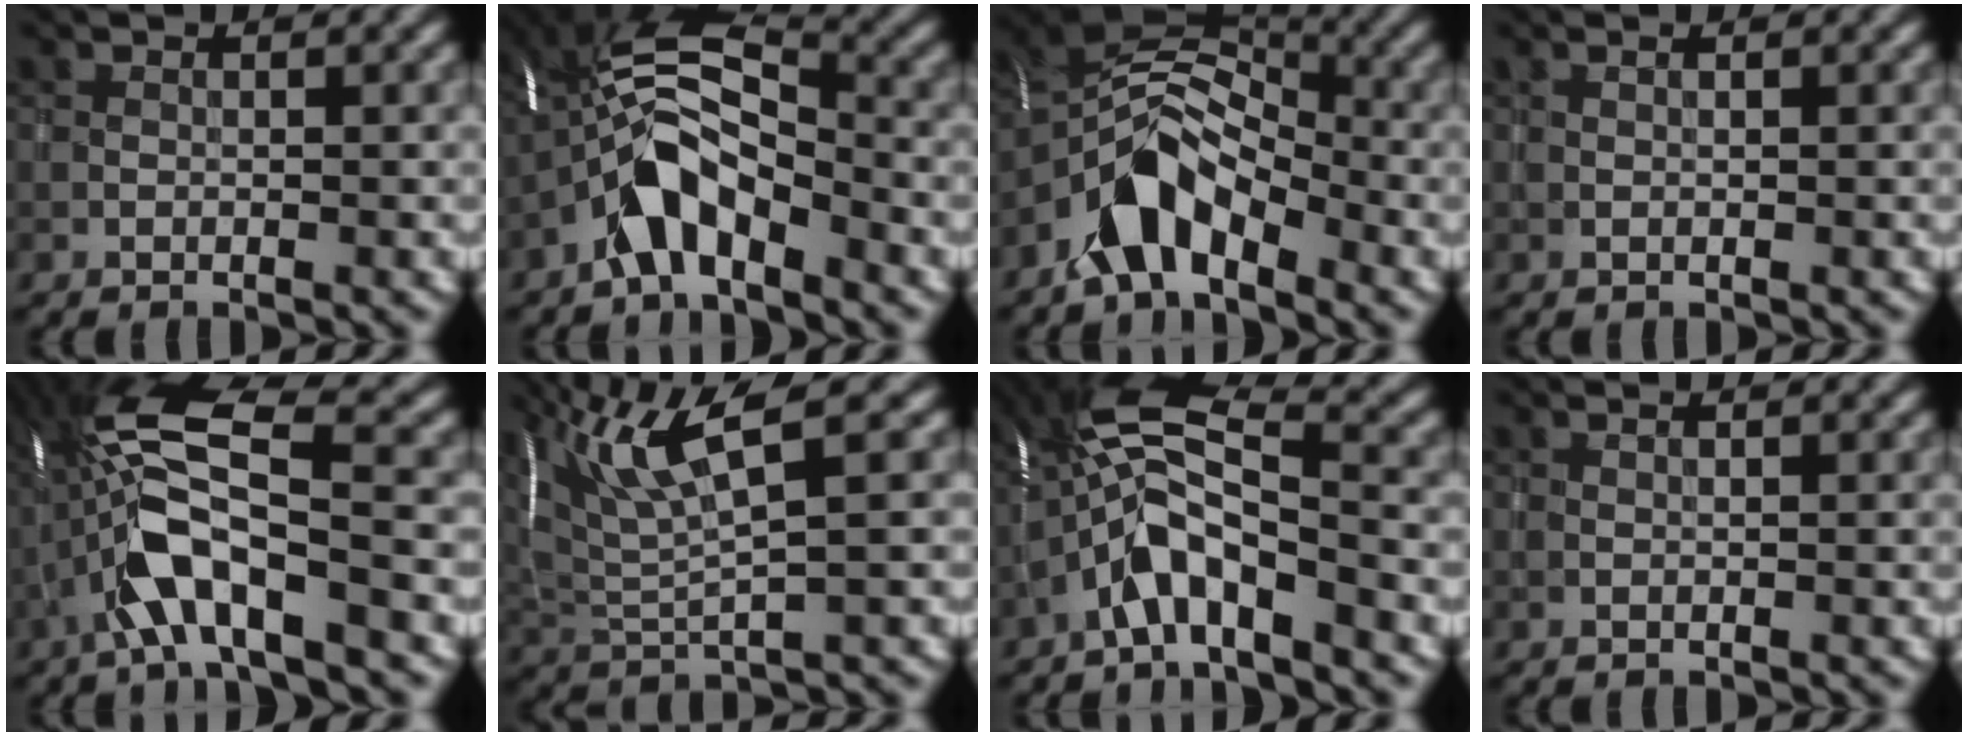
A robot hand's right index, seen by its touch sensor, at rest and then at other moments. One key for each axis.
{"total": 6.9, "fx": -3.2, "fy": 2.7, "fz": 5.5, "tx": -0.108, "ty": 0.016, "tz": -0.070}
{"total": 6.4, "fx": -3.6, "fy": 3.3, "fz": 4.1, "tx": -0.065, "ty": 0.007, "tz": -0.075}
{"total": 0.0}
{"total": 10.8, "fx": -2.1, "fy": 3.4, "fz": 10.0, "tx": -0.205, "ty": 0.021, "tz": -0.047}
{"total": 8.8, "fx": 4.9, "fy": 1.7, "fz": 7.1, "tx": -0.149, "ty": 0.016, "tz": 0.098}
{"total": 7.6, "fx": -2.8, "fy": 2.3, "fz": 6.7, "tx": -0.134, "ty": 0.018, "tz": -0.063}
{"total": 0.0}